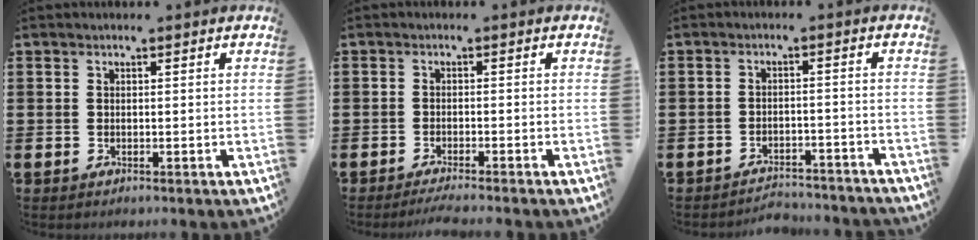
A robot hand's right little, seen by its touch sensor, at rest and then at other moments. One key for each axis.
{"total": 1.4, "fx": -1.3, "fy": -0.2, "fz": 0.6, "tx": -0.008, "ty": 0.001, "tz": -0.023}
{"total": 2.7, "fx": -2.7, "fy": 0.0, "fz": -0.1, "tx": -0.005, "ty": 0.005, "tz": -0.059}